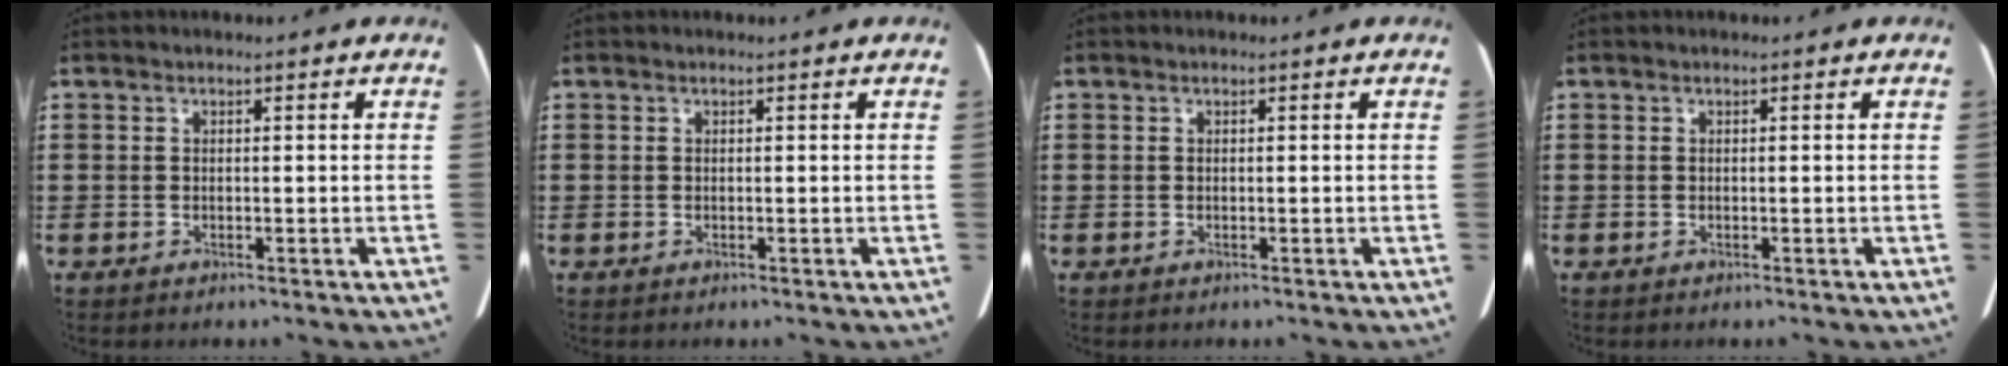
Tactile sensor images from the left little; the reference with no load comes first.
{"total": 0.0}
{"total": 0.0}
{"total": 0.0}